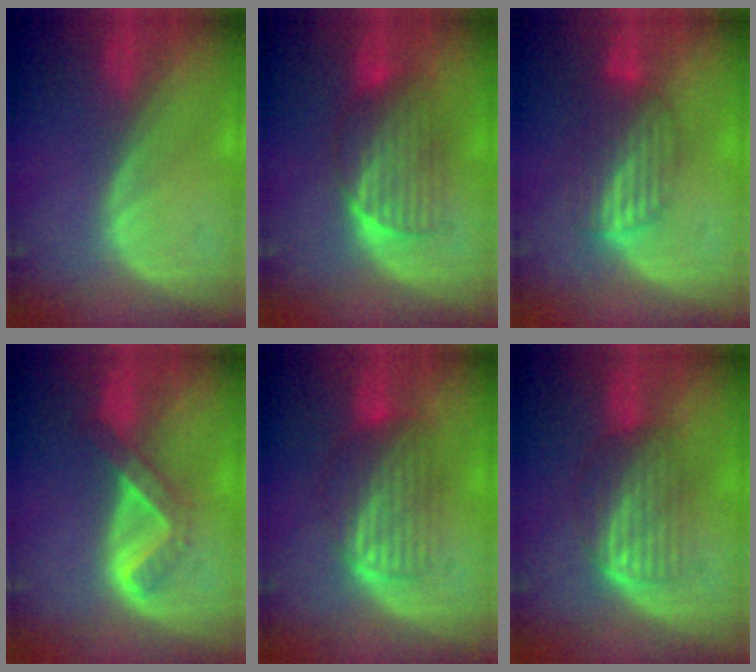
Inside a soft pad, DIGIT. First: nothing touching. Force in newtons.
{"total": 6.8, "press": 6.6, "slide": 1.4}
{"total": 6.8, "press": 6.0, "slide": 3.2}
{"total": 5.2, "press": 4.5, "slide": 2.6}
{"total": 6.7, "press": 6.4, "slide": 1.8}
{"total": 6.0, "press": 5.8, "slide": 1.6}